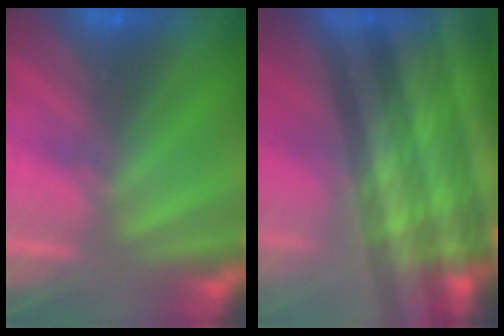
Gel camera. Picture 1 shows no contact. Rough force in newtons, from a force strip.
{"total": 9.6}